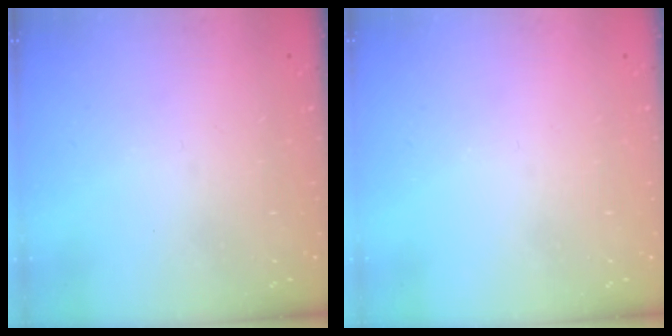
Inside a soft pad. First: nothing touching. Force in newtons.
{"total": 0.0}